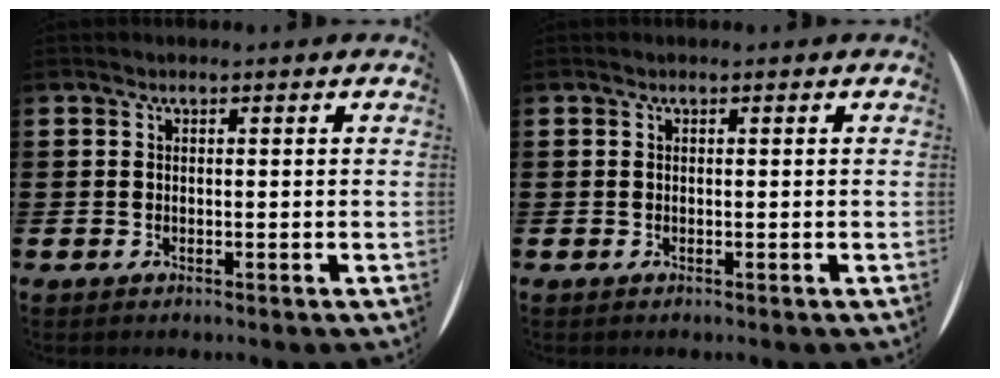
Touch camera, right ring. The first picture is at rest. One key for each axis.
{"total": 0.0}